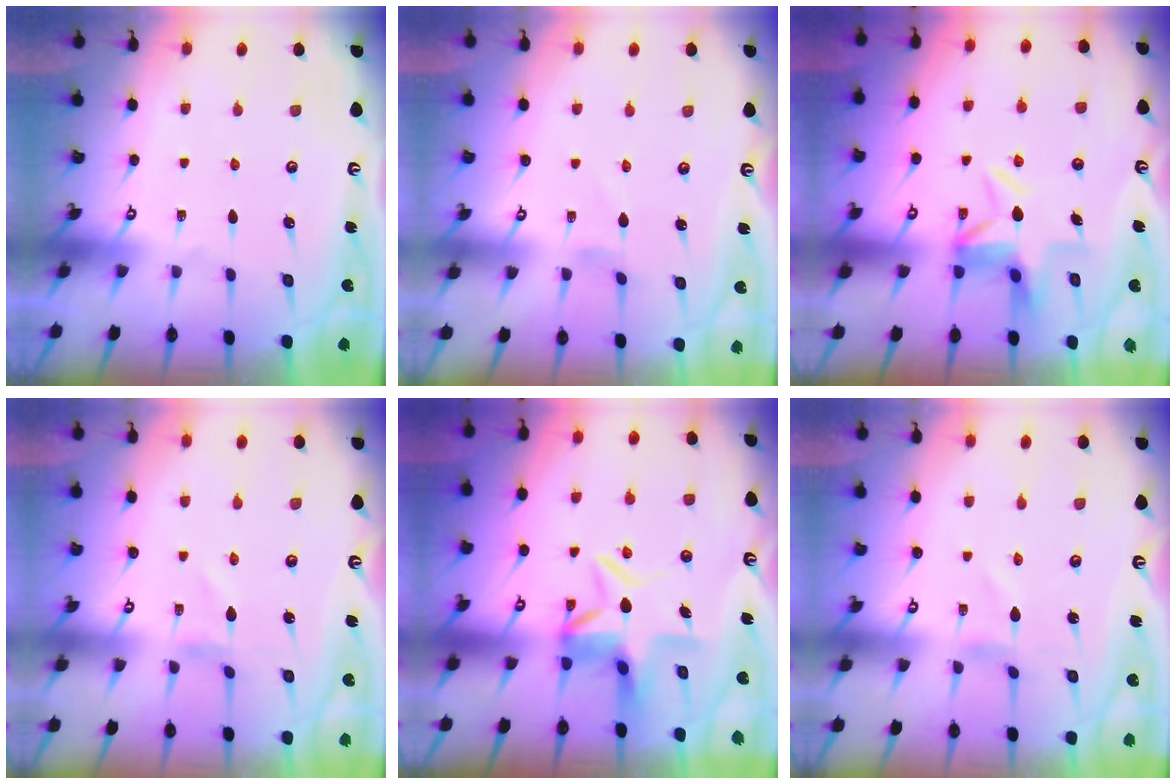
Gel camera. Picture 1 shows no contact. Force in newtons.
{"total": 0.0}
{"total": 5.4, "press": 5.0, "slide": 2.0}
{"total": 0.0}
{"total": 7.5, "press": 7.0, "slide": 2.8}
{"total": 0.8, "press": 0.8, "slide": 0.1}